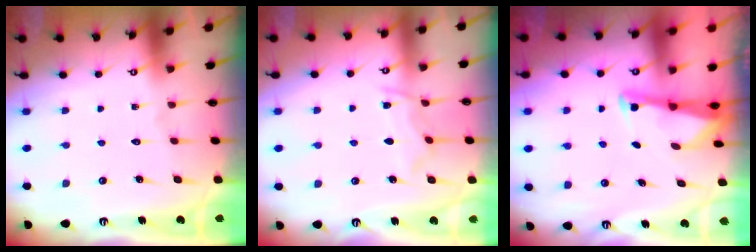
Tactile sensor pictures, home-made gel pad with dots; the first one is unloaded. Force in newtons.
{"total": 6.3, "press": 6.2, "slide": 0.7}
{"total": 2.9, "press": 2.9, "slide": 0.2}